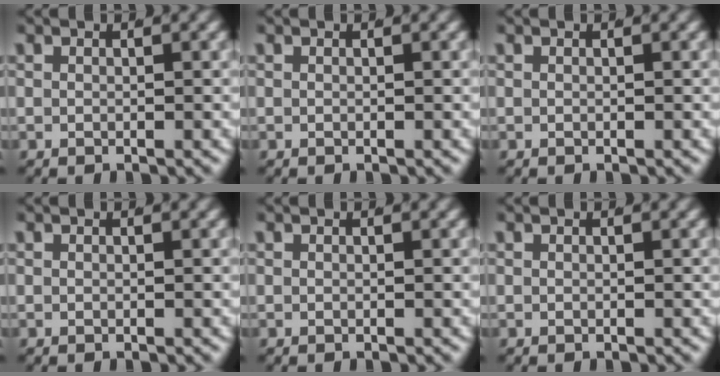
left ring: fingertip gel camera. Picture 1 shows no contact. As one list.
[{"total": 0.0}, {"total": 0.0}, {"total": 0.0}, {"total": 0.0}, {"total": 0.0}]